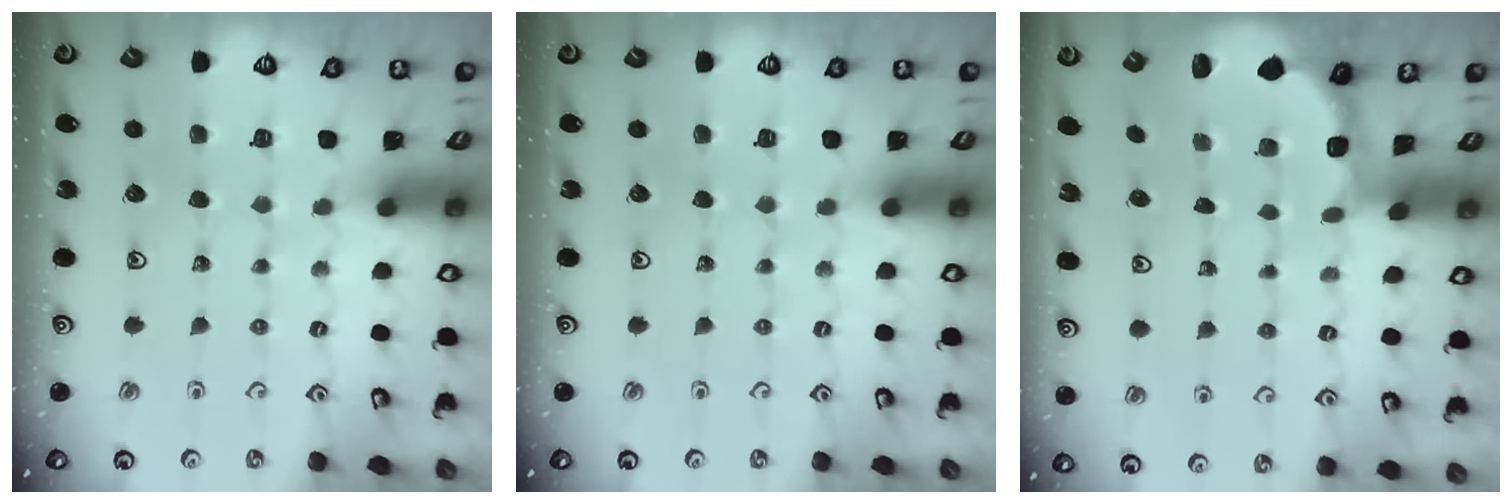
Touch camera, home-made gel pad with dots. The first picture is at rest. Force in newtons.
{"total": 0.0}
{"total": 1.8, "press": 1.6, "slide": 0.8}